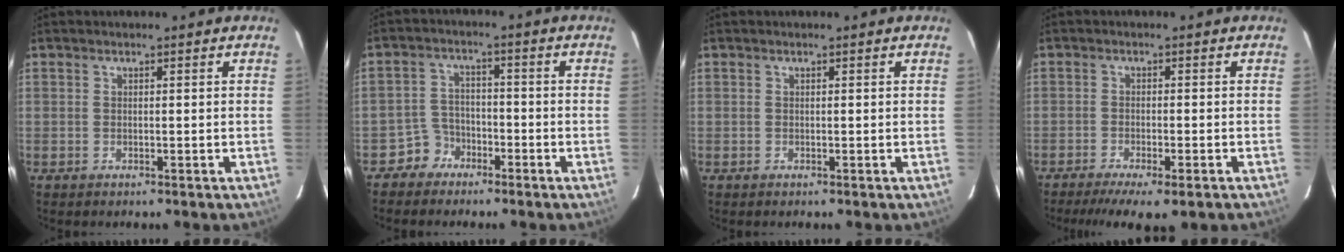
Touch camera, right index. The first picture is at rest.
{"total": 4.1, "force": [-2.7, 3.0, -0.1], "torque": [0.007, 0.013, -0.049]}
{"total": 0.0}
{"total": 9.2, "force": [-7.0, 1.8, 5.7], "torque": [-0.076, -0.013, -0.103]}